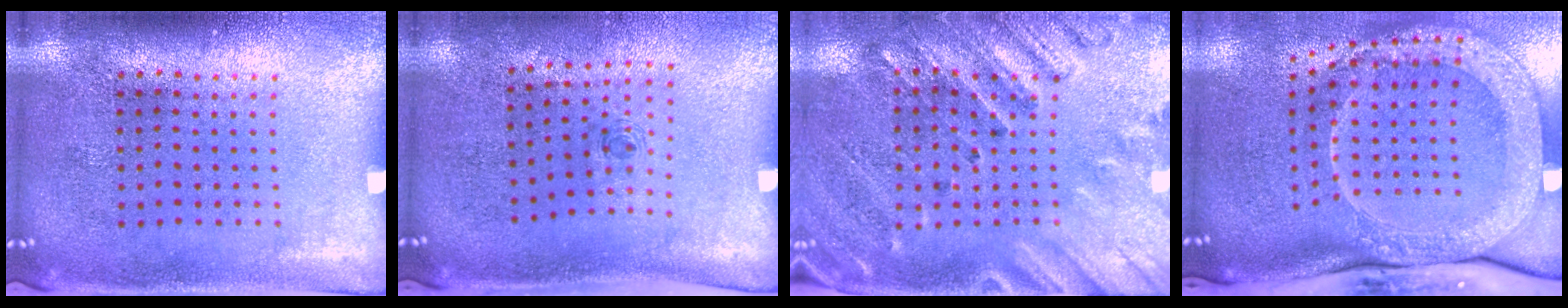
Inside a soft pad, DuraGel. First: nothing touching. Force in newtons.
{"total": 0.7, "press": 0.2, "slide": 0.6}
{"total": 2.5, "press": 2.1, "slide": 1.4}
{"total": 3.2, "press": 2.3, "slide": 2.3}